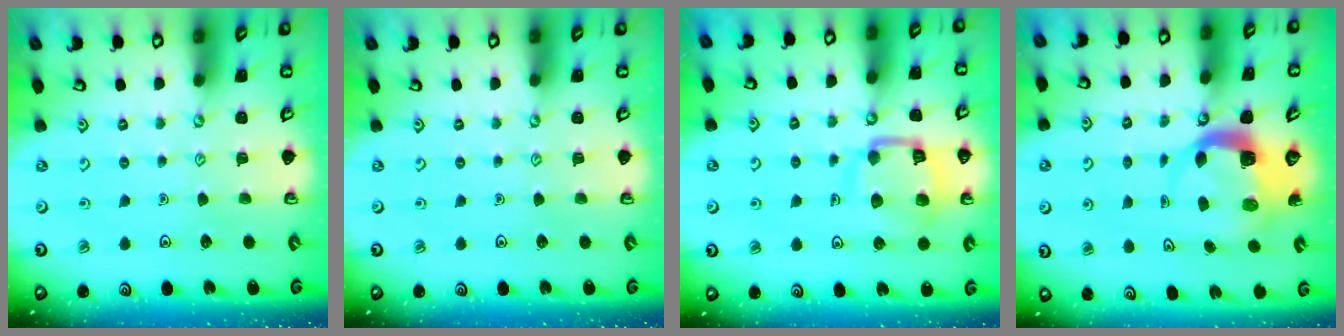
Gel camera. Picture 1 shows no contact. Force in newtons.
{"total": 0.0}
{"total": 12.5, "press": 12.5, "slide": 1.3}
{"total": 4.5, "press": 4.5, "slide": 0.6}